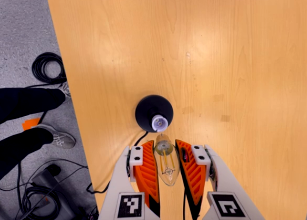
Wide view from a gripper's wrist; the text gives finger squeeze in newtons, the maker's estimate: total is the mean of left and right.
{"total": 21.0, "left": 22.1, "right": 19.8}